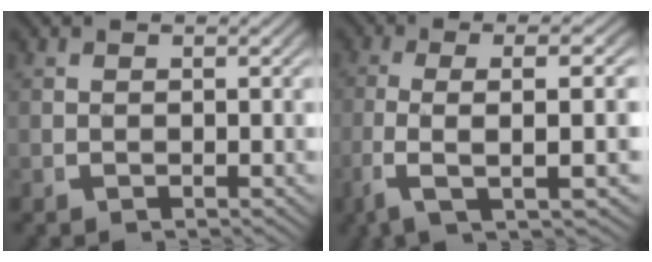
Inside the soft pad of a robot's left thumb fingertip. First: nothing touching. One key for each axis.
{"total": 7.2, "fx": -0.8, "fy": 1.8, "fz": 6.9, "tx": -0.141, "ty": -0.005, "tz": -0.006}